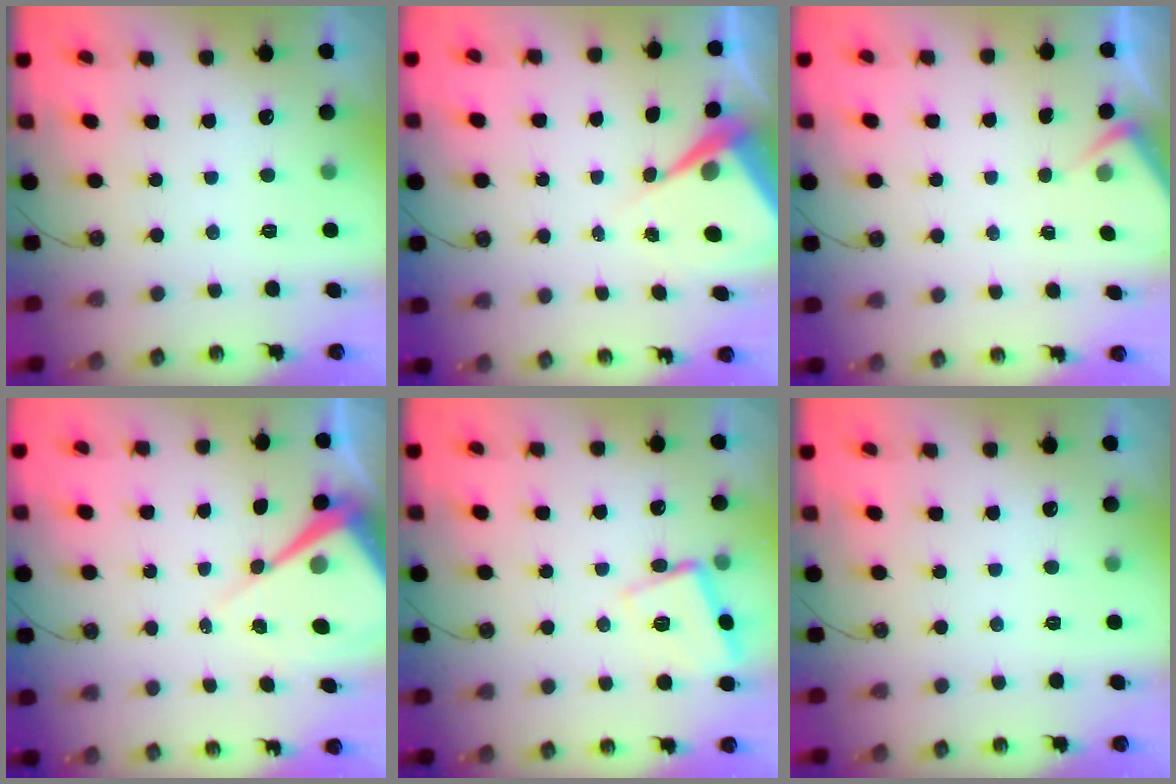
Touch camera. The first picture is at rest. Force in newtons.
{"total": 7.6, "press": 7.6, "slide": 0.6}
{"total": 2.8, "press": 2.7, "slide": 0.4}
{"total": 10.8, "press": 10.7, "slide": 0.7}
{"total": 12.2, "press": 12.1, "slide": 1.0}
{"total": 0.0}